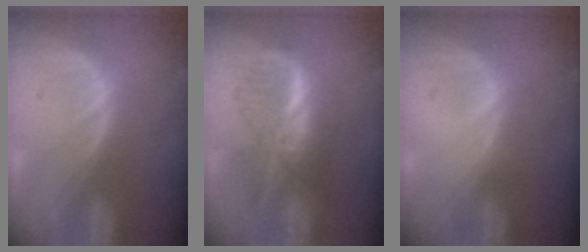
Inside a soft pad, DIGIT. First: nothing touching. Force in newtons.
{"total": 6.3, "press": 6.3, "slide": 0.1}
{"total": 0.0}